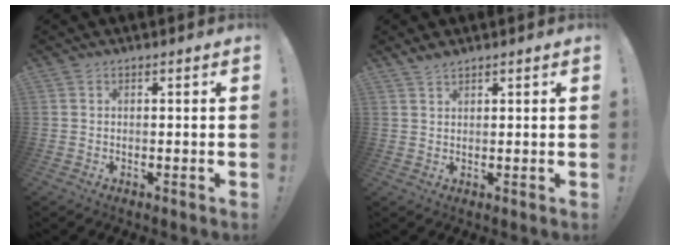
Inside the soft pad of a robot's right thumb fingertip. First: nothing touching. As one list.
[{"total": 2.7, "force": [2.4, 0.7, 1.0], "torque": [-0.013, -0.012, 0.043]}]